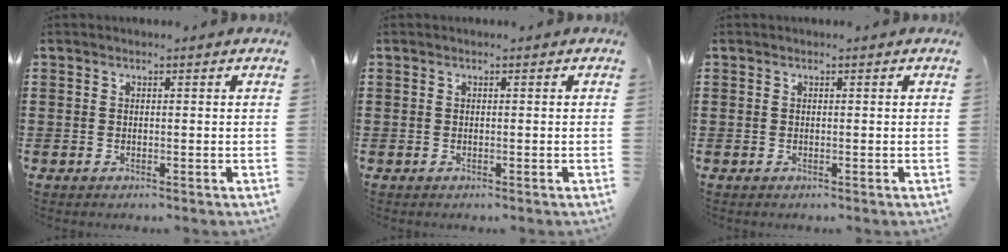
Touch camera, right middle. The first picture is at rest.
{"total": 0.0}
{"total": 0.0}